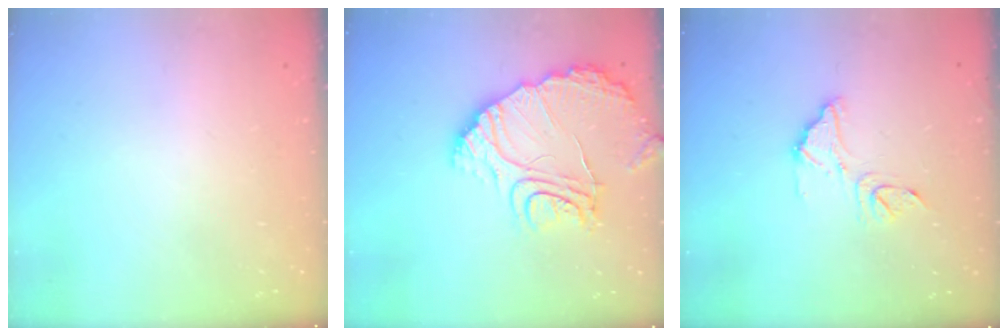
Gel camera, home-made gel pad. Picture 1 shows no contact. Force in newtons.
{"total": 15.4, "press": 15.3, "slide": 1.6}
{"total": 11.5, "press": 11.5, "slide": 0.9}